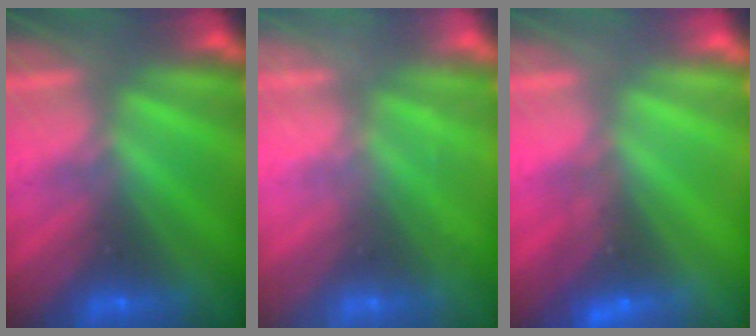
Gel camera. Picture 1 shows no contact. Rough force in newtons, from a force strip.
{"total": 2.2}
{"total": 2.4}